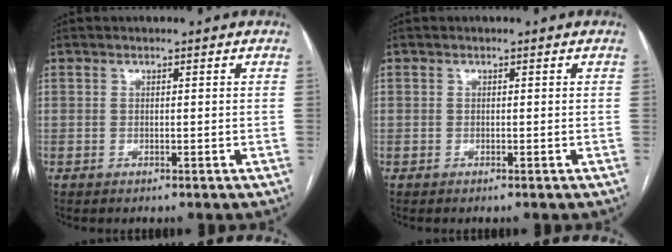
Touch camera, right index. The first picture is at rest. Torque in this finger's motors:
{"motor_torque": [-0.18, 0.15, -0.84, -0.13]}